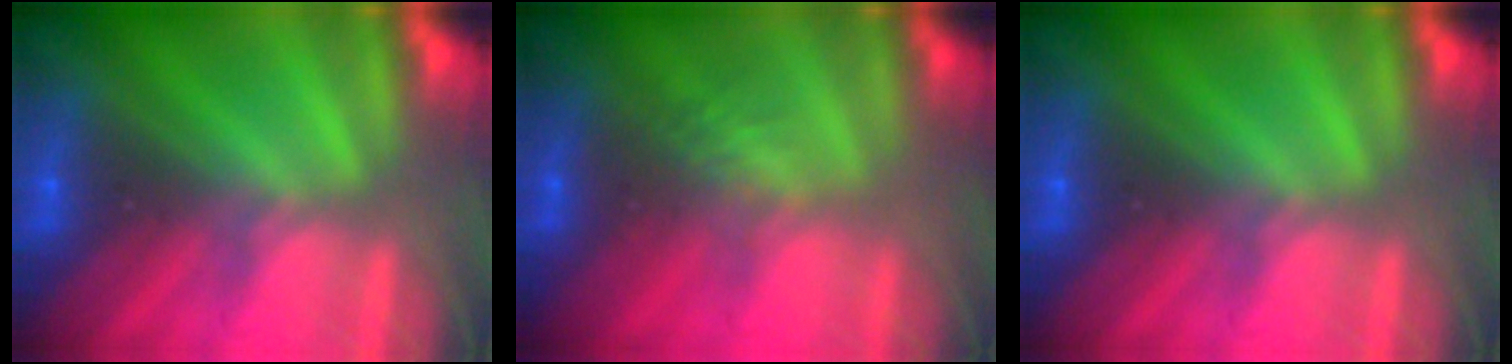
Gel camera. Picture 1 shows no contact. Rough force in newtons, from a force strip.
{"total": 2.8}
{"total": 0.0}